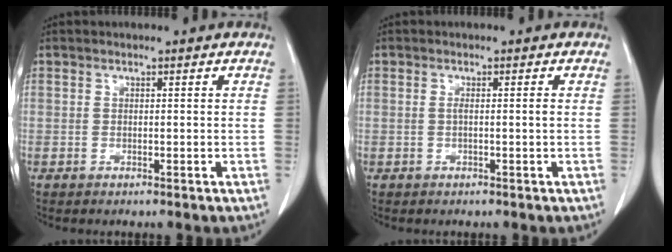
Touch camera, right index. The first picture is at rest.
{"total": 1.1, "force": [-0.1, -0.2, 1.1], "torque": [-0.021, -0.001, -0.001]}